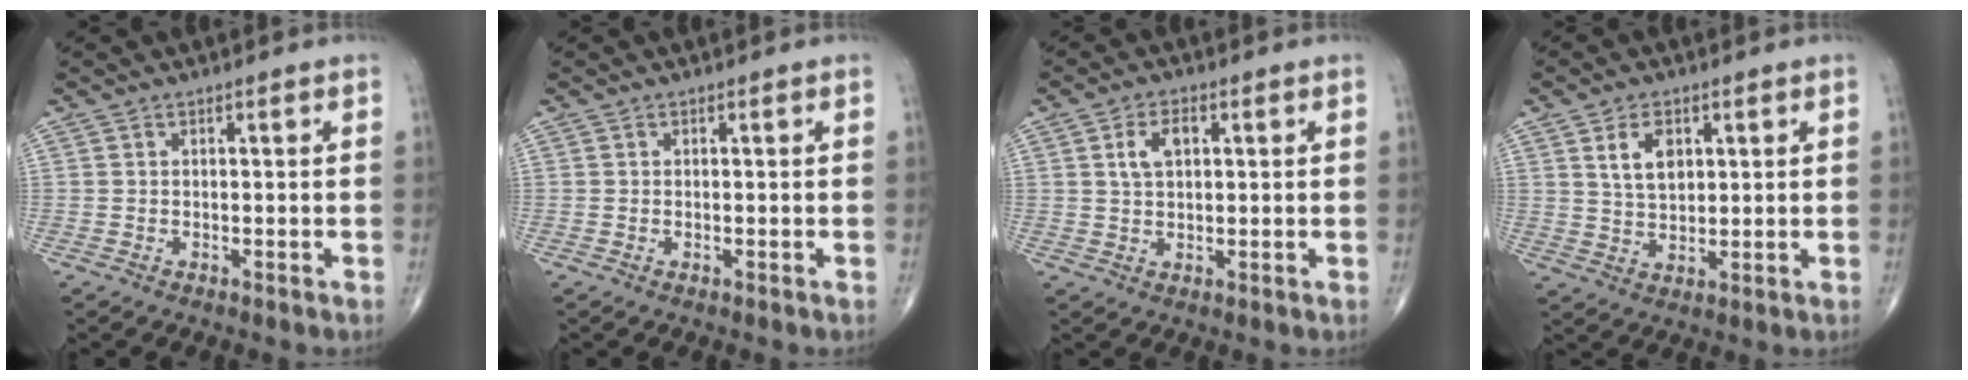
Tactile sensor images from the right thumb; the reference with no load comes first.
{"total": 0.0}
{"total": 4.5, "force": [1.3, 2.7, 3.4], "torque": [-0.062, 0.004, 0.022]}
{"total": 6.0, "force": [2.3, 3.7, 4.2], "torque": [-0.063, -0.014, 0.046]}